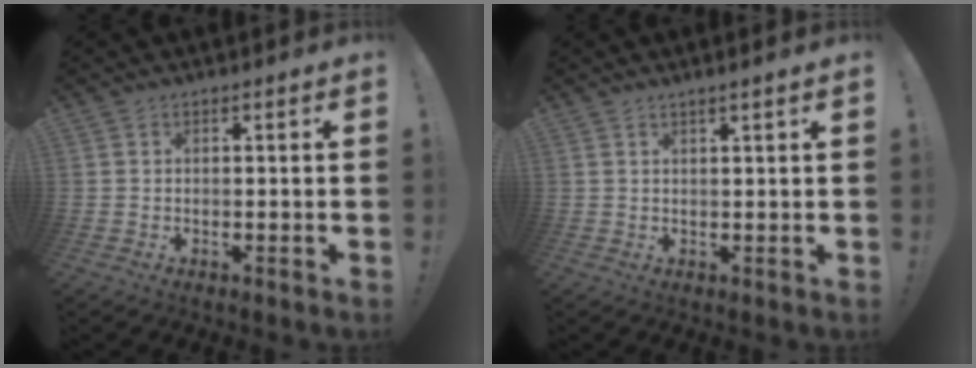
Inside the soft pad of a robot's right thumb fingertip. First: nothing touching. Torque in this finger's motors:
{"motor_torque": [-0.01, -0.03, -0.06, 0.06, 0.07]}